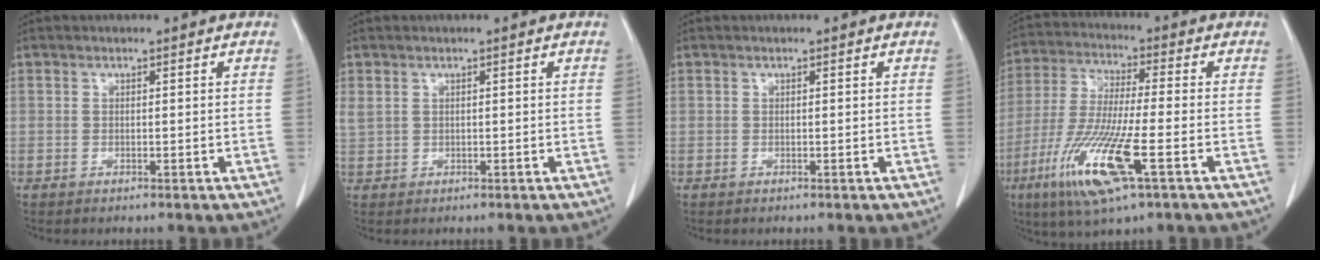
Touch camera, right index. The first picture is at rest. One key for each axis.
{"total": 1.4, "fx": 0.5, "fy": 1.1, "fz": 0.7, "tx": -0.024, "ty": 0.018, "tz": 0.015}
{"total": 0.0}
{"total": 14.0, "fx": -5.9, "fy": 1.1, "fz": 12.6, "tx": -0.267, "ty": -0.030, "tz": -0.112}